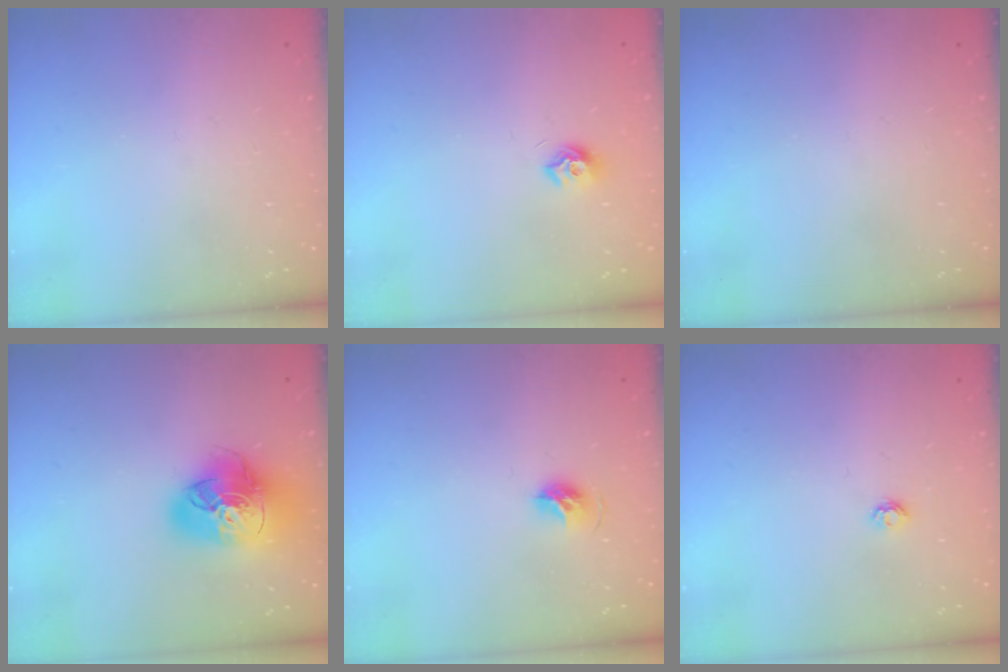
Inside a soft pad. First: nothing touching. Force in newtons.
{"total": 7.9, "press": 7.9, "slide": 0.6}
{"total": 0.0}
{"total": 21.8, "press": 21.6, "slide": 2.6}
{"total": 6.7, "press": 6.7, "slide": 0.9}
{"total": 3.8, "press": 3.8, "slide": 0.6}